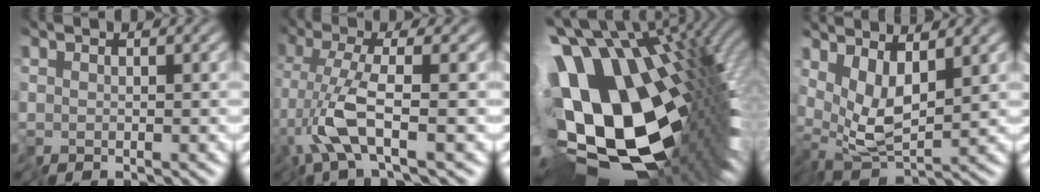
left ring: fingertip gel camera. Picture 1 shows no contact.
{"total": 4.7, "force": [-2.0, 0.2, 4.3], "torque": [-0.103, -0.001, -0.044]}
{"total": 19.4, "force": [-0.4, 11.2, 15.8], "torque": [-0.268, -0.079, 0.046]}
{"total": 4.6, "force": [1.4, 1.8, 4.0], "torque": [-0.086, -0.009, 0.029]}